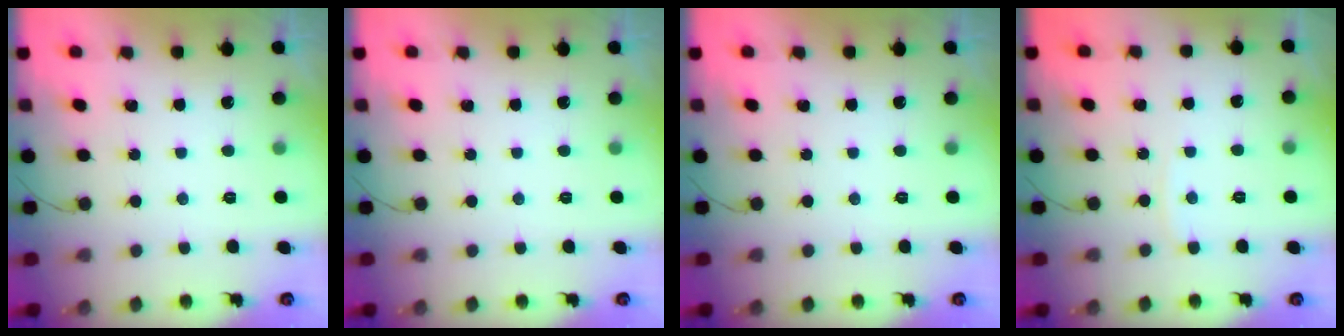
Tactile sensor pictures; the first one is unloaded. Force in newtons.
{"total": 0.0}
{"total": 0.0}
{"total": 3.6, "press": 3.6, "slide": 0.4}